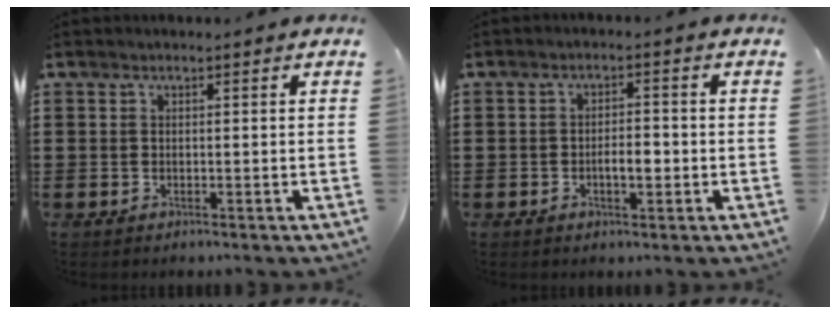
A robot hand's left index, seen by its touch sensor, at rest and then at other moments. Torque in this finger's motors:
{"motor_torque": [0.41, 0.29, 0.36, 0.05]}